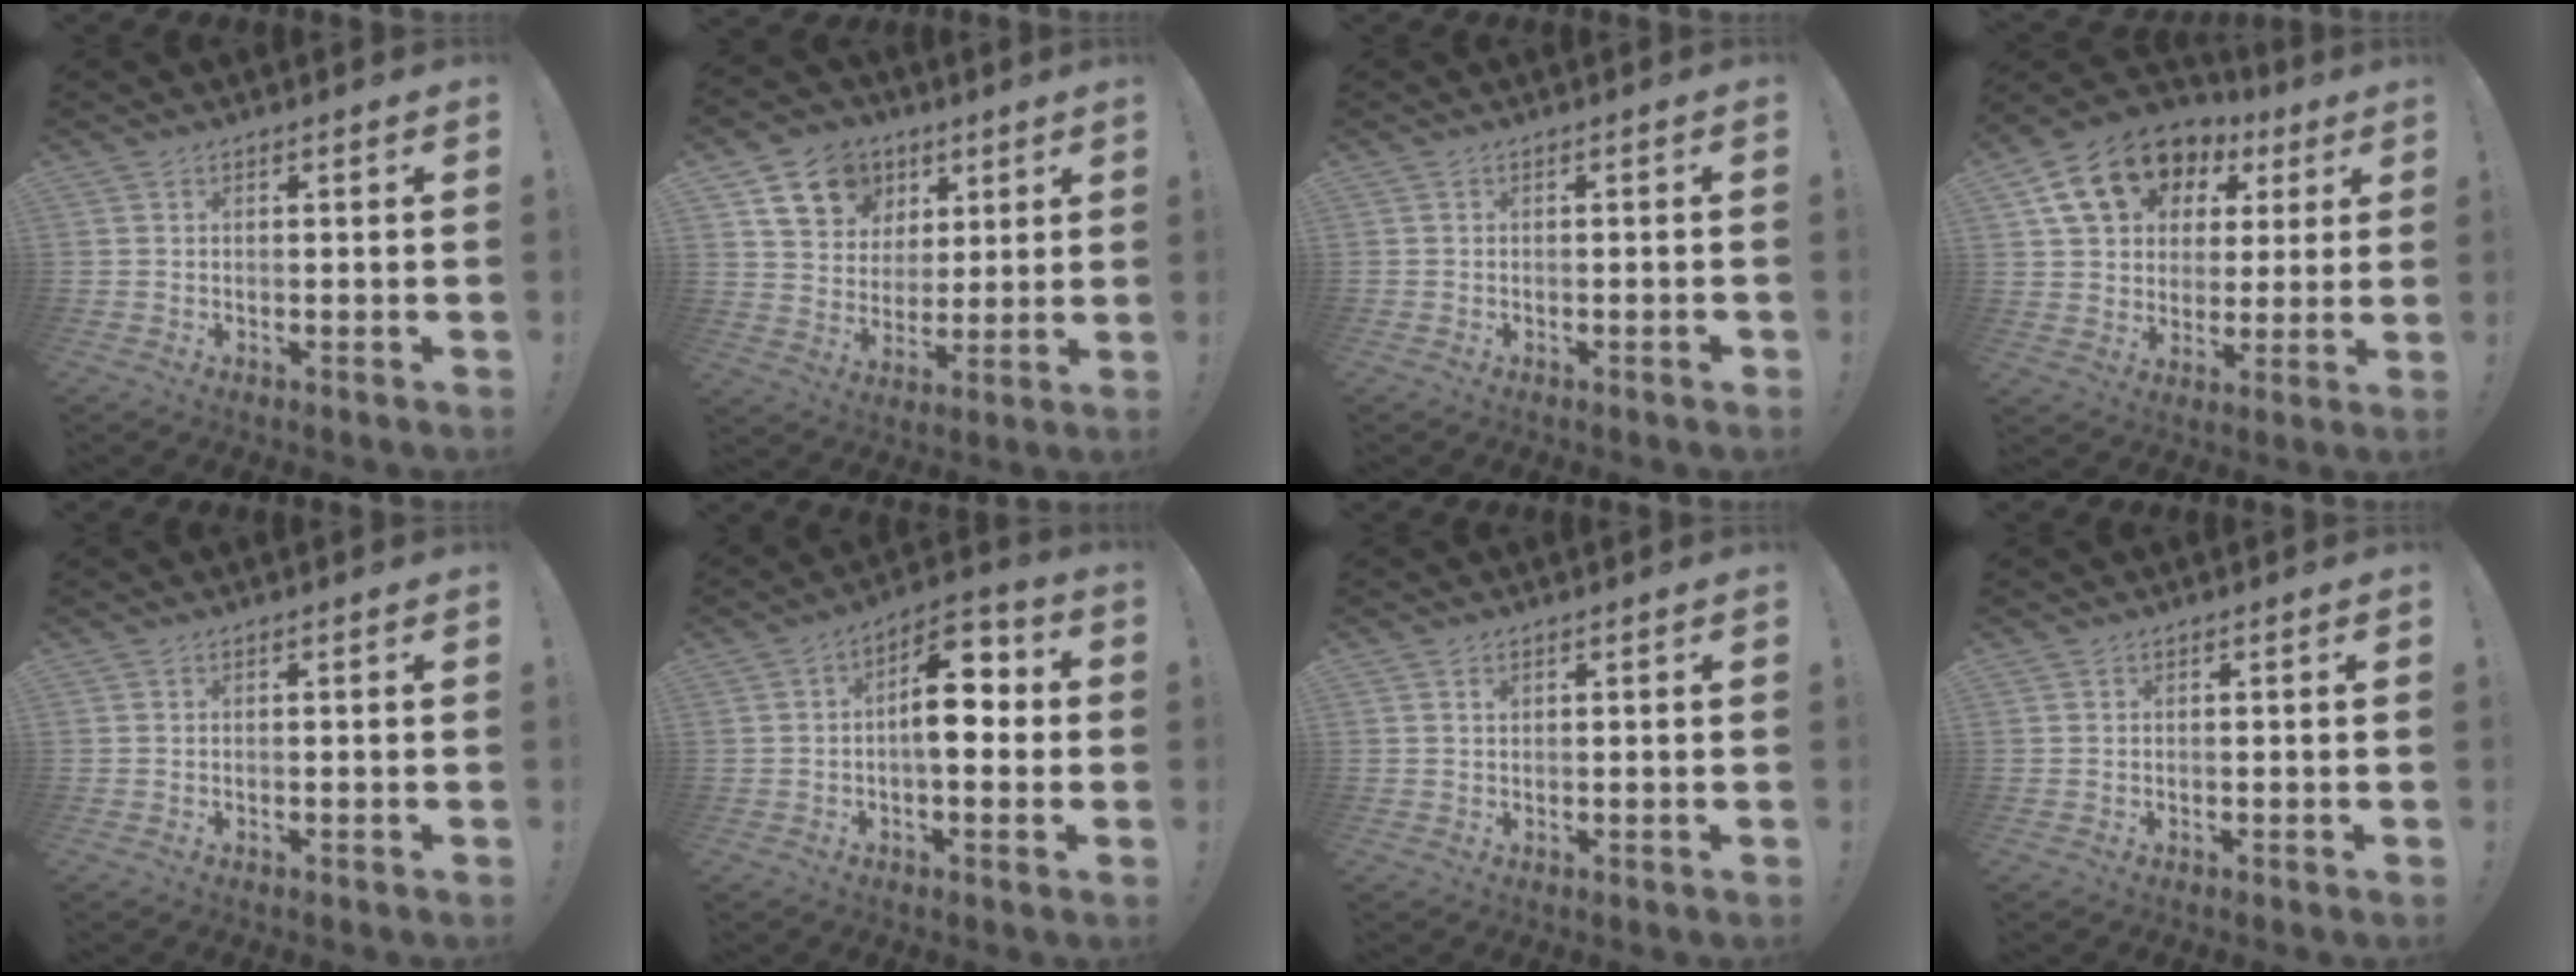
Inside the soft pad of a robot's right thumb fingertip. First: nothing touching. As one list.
[{"total": 14.7, "force": [6.9, 11.7, 5.4], "torque": [-0.078, -0.028, 0.141]}, {"total": 1.1, "force": [-0.9, 0.2, 0.6], "torque": [-0.008, 0.003, -0.016]}, {"total": 17.5, "force": [8.0, 12.9, 8.7], "torque": [-0.136, -0.030, 0.160]}, {"total": 0.0}, {"total": 12.9, "force": [0.4, 6.4, 11.2], "torque": [-0.153, 0.013, 0.007]}, {"total": 0.8, "force": [0.5, 0.6, 0.3], "torque": [-0.005, 0.000, 0.009]}, {"total": 0.0}]